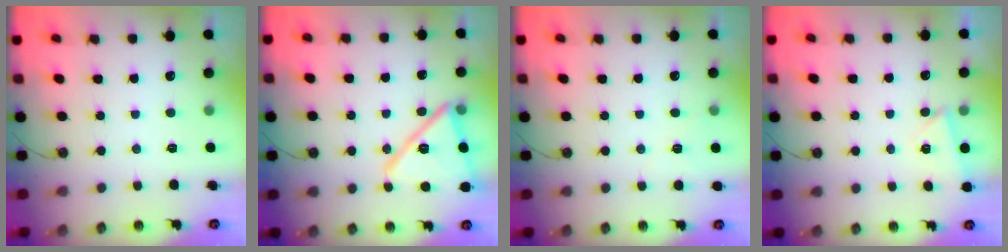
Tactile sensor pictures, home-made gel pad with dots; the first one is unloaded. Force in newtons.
{"total": 17.6, "press": 17.6, "slide": 1.1}
{"total": 3.8, "press": 3.3, "slide": 1.9}
{"total": 4.1, "press": 3.3, "slide": 2.5}